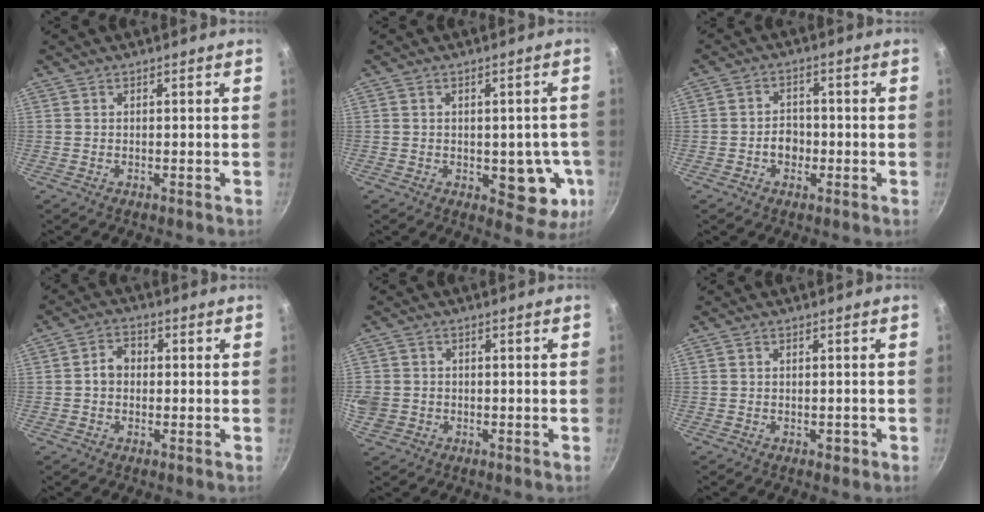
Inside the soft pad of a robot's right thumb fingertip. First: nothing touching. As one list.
[{"total": 10.1, "force": [-1.8, 5.8, 8.1], "torque": [-0.049, 0.002, -0.016]}, {"total": 4.3, "force": [-1.3, 3.4, 2.3], "torque": [-0.012, 0.015, -0.024]}, {"total": 4.3, "force": [0.0, 3.4, 2.6], "torque": [-0.023, 0.014, -0.006]}, {"total": 7.4, "force": [-0.8, 6.7, 2.9], "torque": [-0.080, 0.012, -0.009]}, {"total": 1.7, "force": [-0.6, 1.2, 1.1], "torque": [-0.010, 0.006, -0.007]}]